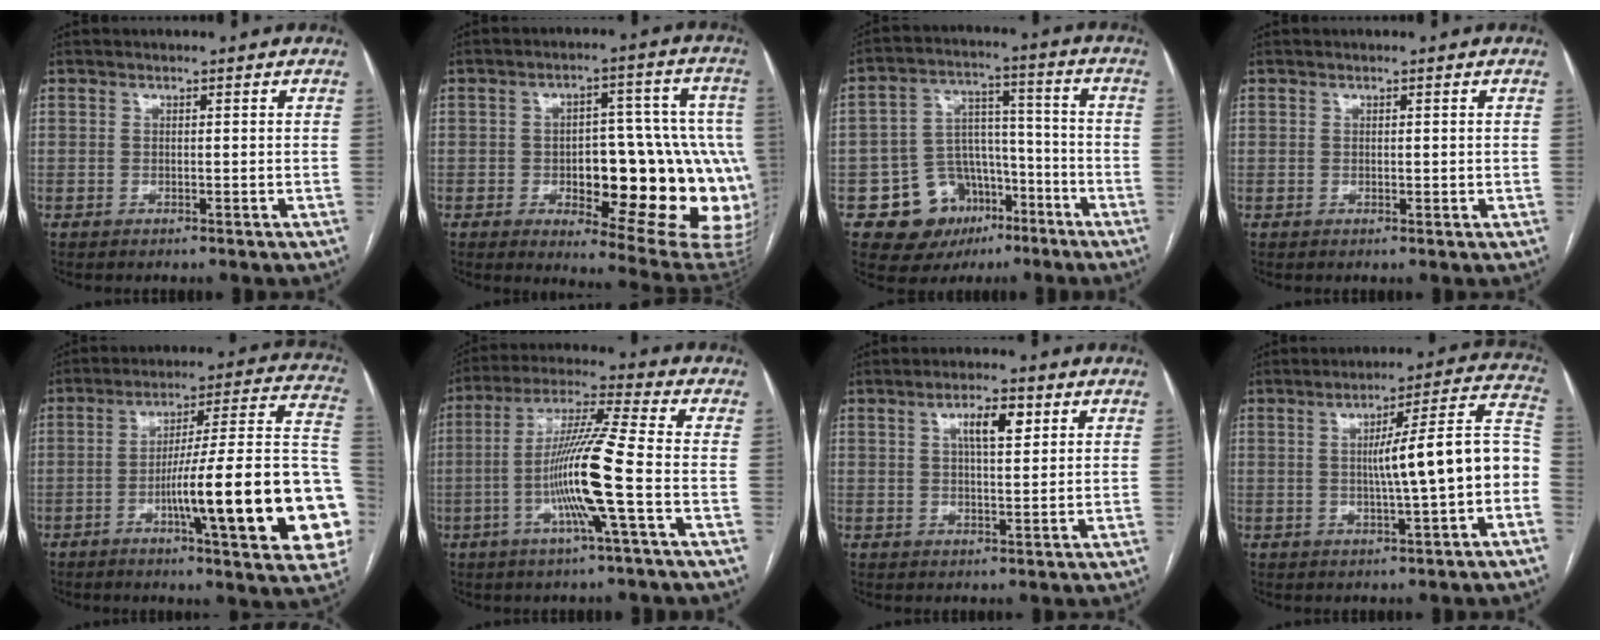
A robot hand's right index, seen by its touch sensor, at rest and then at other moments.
{"total": 22.8, "force": [-3.1, 7.7, 21.3], "torque": [-0.188, 0.030, -0.010]}
{"total": 11.8, "force": [-6.0, 9.3, 4.2], "torque": [-0.056, 0.047, -0.083]}
{"total": 0.8, "force": [0.2, 0.6, 0.6], "torque": [-0.006, -0.001, 0.004]}
{"total": 24.9, "force": [-6.6, 2.0, 23.9], "torque": [-0.239, 0.017, -0.091]}
{"total": 13.1, "force": [-3.2, -1.1, 12.6], "torque": [-0.241, -0.003, -0.068]}
{"total": 5.1, "force": [2.1, 1.4, 4.4], "torque": [-0.079, 0.007, 0.035]}
{"total": 13.0, "force": [-1.5, 0.4, 13.0], "torque": [-0.173, 0.033, -0.020]}